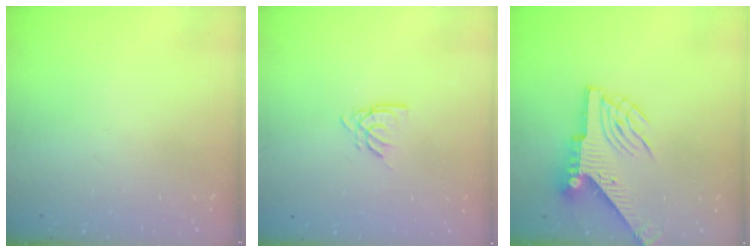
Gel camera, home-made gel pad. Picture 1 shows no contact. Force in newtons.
{"total": 4.7, "press": 4.7, "slide": 0.3}
{"total": 7.8, "press": 7.7, "slide": 1.3}